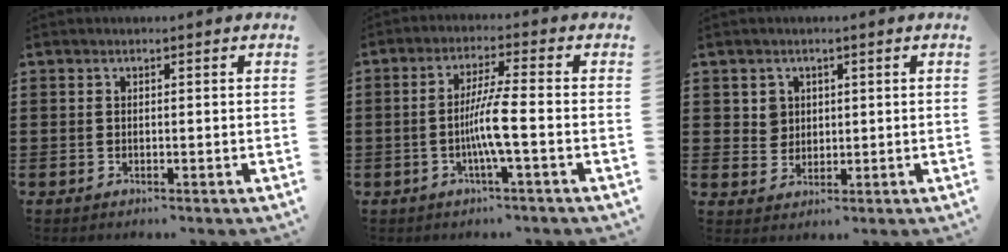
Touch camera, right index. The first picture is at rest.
{"total": 5.9, "force": [-1.6, -0.2, 5.7], "torque": [-0.115, -0.013, -0.037]}
{"total": 2.7, "force": [1.0, 2.4, 0.5], "torque": [-0.021, 0.008, 0.018]}